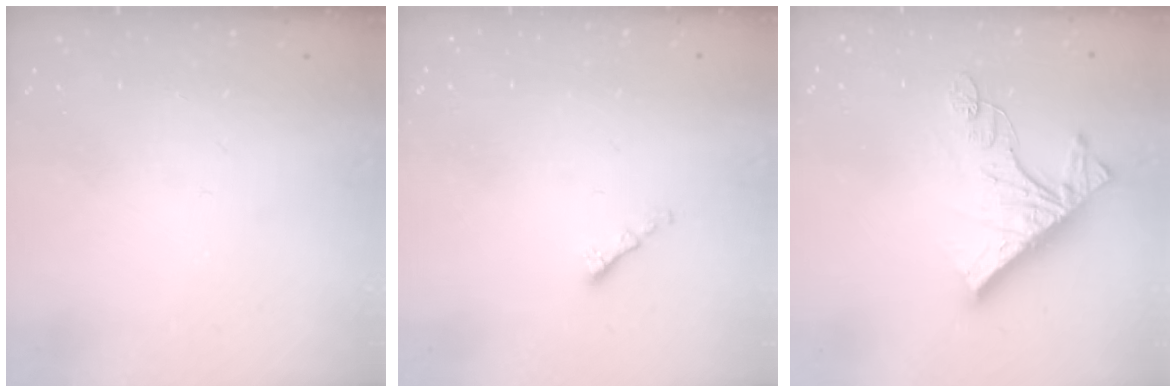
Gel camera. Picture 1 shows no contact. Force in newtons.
{"total": 1.4, "press": 1.2, "slide": 0.6}
{"total": 15.3, "press": 15.3, "slide": 1.0}